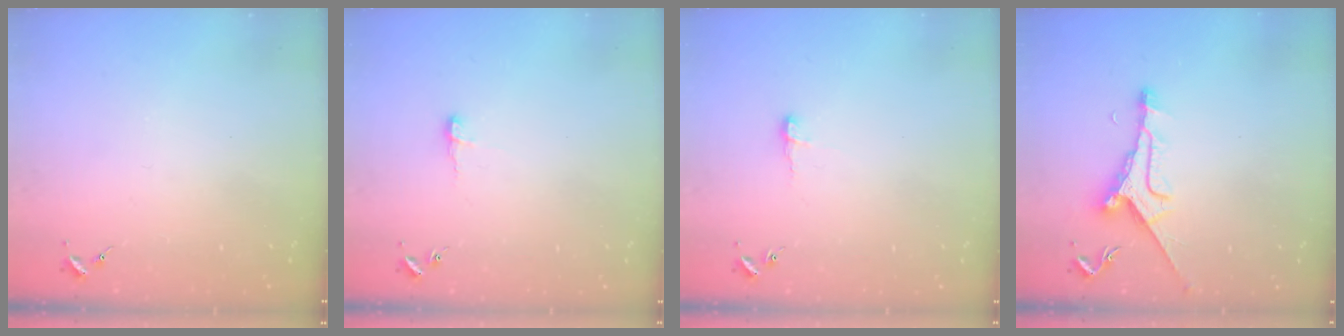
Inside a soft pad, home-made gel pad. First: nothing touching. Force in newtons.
{"total": 5.6, "press": 5.6, "slide": 0.5}
{"total": 5.6, "press": 5.6, "slide": 0.5}
{"total": 9.2, "press": 9.1, "slide": 0.5}